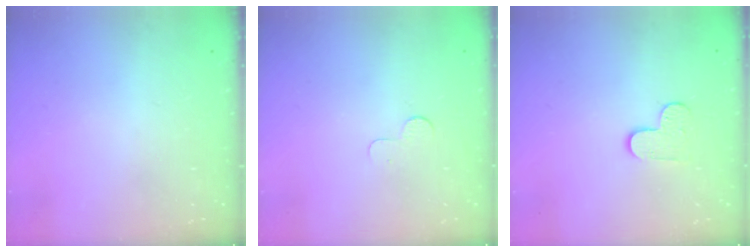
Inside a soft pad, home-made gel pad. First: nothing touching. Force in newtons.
{"total": 2.6, "press": 2.6, "slide": 0.2}
{"total": 6.7, "press": 6.6, "slide": 0.6}